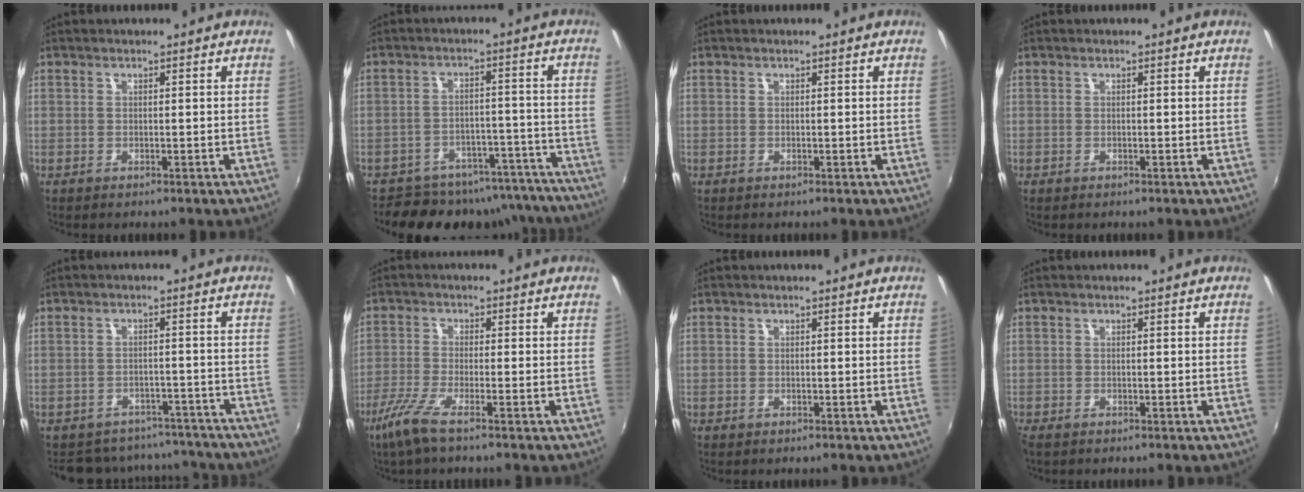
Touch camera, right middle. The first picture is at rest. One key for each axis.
{"total": 15.5, "fx": -13.6, "fy": 6.1, "fz": 4.1, "tx": -0.071, "ty": 0.025, "tz": -0.166}
{"total": 0.0}
{"total": 0.0}
{"total": 13.8, "fx": -12.0, "fy": 6.0, "fz": 3.2, "tx": -0.077, "ty": 0.024, "tz": -0.148}
{"total": 5.8, "fx": -4.0, "fy": 0.1, "fz": 4.2, "tx": -0.105, "ty": -0.015, "tz": -0.083}
{"total": 0.0}
{"total": 0.8, "fx": -0.6, "fy": 0.4, "fz": 0.3, "tx": -0.009, "ty": -0.004, "tz": -0.012}